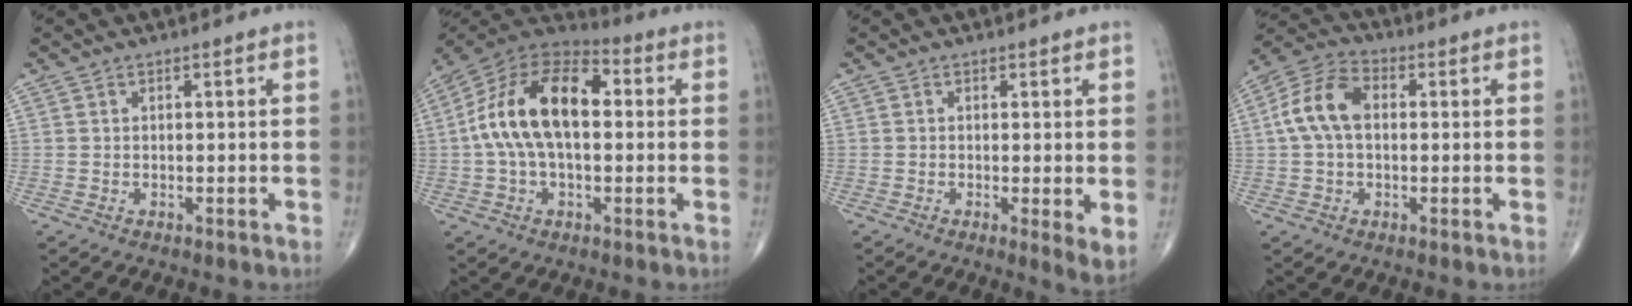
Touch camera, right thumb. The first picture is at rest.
{"total": 17.9, "force": [1.4, 9.9, 14.9], "torque": [-0.267, 0.040, 0.015]}
{"total": 3.7, "force": [0.0, 0.8, 3.6], "torque": [-0.057, -0.015, -0.006]}
{"total": 9.9, "force": [0.9, 6.3, 7.5], "torque": [-0.153, 0.029, 0.009]}